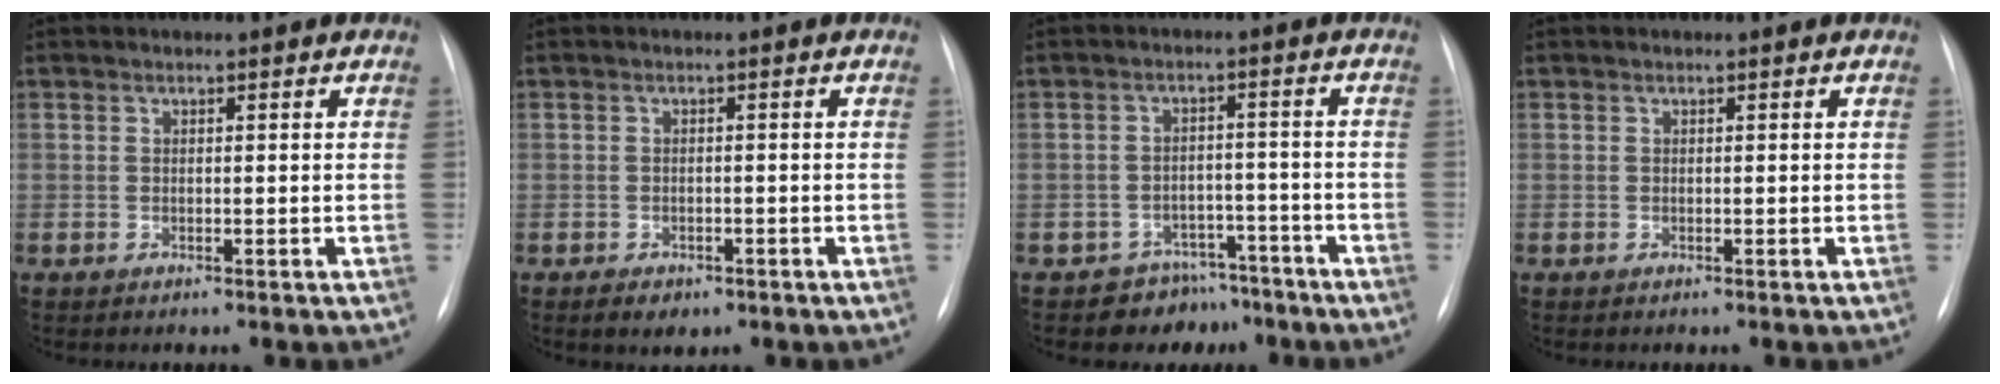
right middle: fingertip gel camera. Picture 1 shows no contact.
{"total": 3.0, "force": [-1.9, 1.8, 1.5], "torque": [-0.020, -0.001, -0.019]}
{"total": 6.2, "force": [-5.0, 3.7, -0.2], "torque": [0.019, 0.036, -0.073]}
{"total": 0.0}